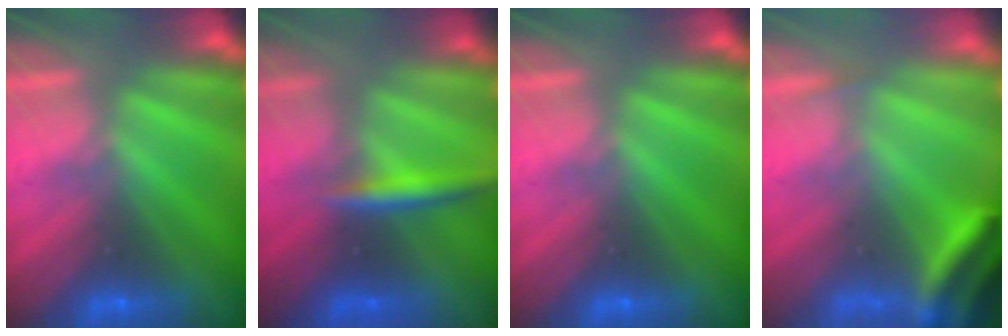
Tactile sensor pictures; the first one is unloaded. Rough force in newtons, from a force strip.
{"total": 3.0}
{"total": 0.0}
{"total": 3.8}